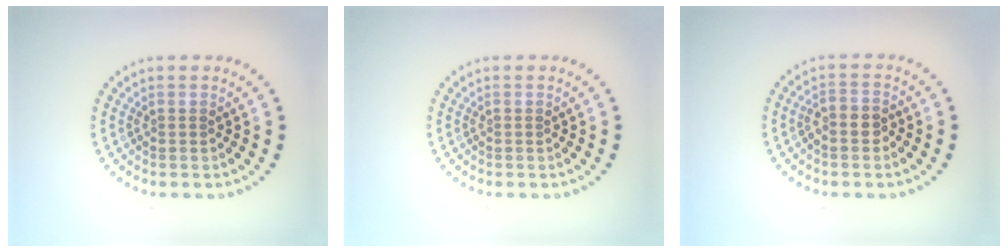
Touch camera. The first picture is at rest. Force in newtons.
{"total": 0.0}
{"total": 2.0, "press": 1.8, "slide": 0.8}